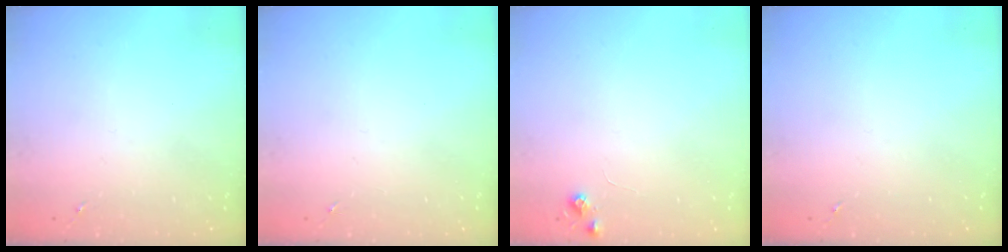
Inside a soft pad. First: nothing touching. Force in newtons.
{"total": 0.0}
{"total": 5.3, "press": 5.2, "slide": 0.7}
{"total": 0.0}